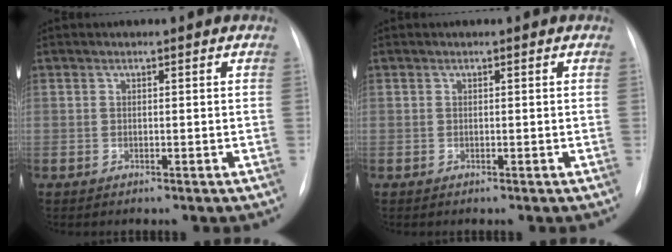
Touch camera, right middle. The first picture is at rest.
{"total": 0.0}